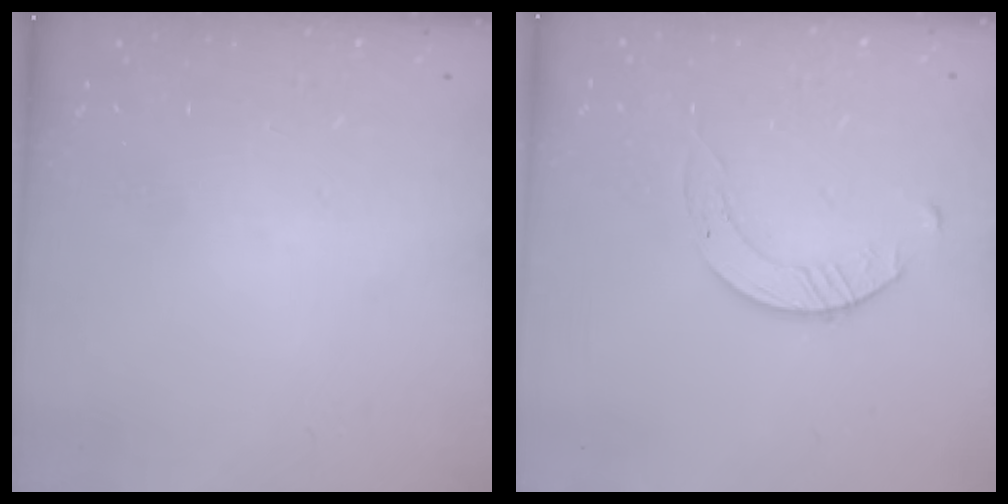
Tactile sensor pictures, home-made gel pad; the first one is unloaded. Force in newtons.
{"total": 2.8, "press": 2.8, "slide": 0.3}